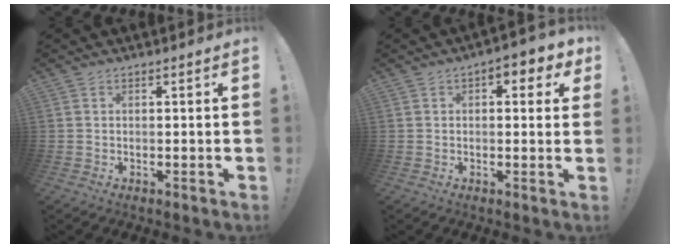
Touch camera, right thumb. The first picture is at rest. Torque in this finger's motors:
{"motor_torque": [0.33, 1.74, 0.79, -0.08, -0.03]}